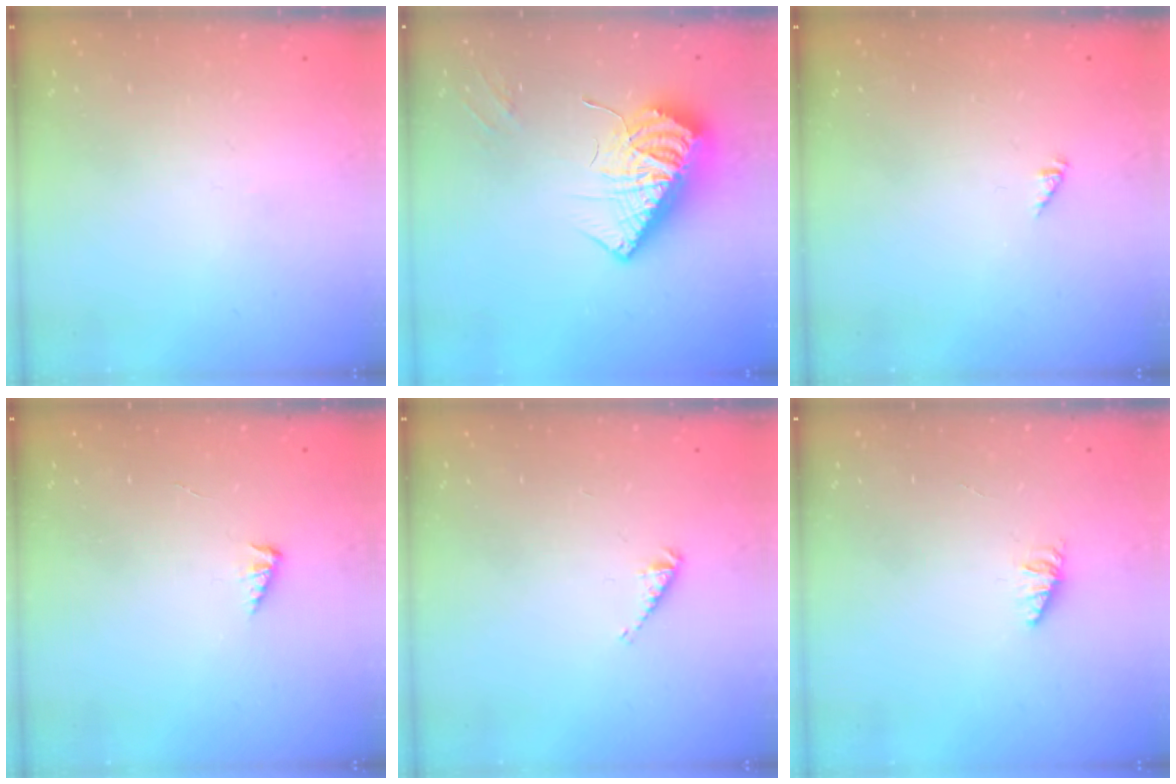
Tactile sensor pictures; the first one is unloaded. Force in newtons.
{"total": 14.0, "press": 13.9, "slide": 1.2}
{"total": 0.0}
{"total": 2.9, "press": 2.9, "slide": 0.6}
{"total": 2.9, "press": 2.9, "slide": 0.4}
{"total": 1.3, "press": 1.2, "slide": 0.2}